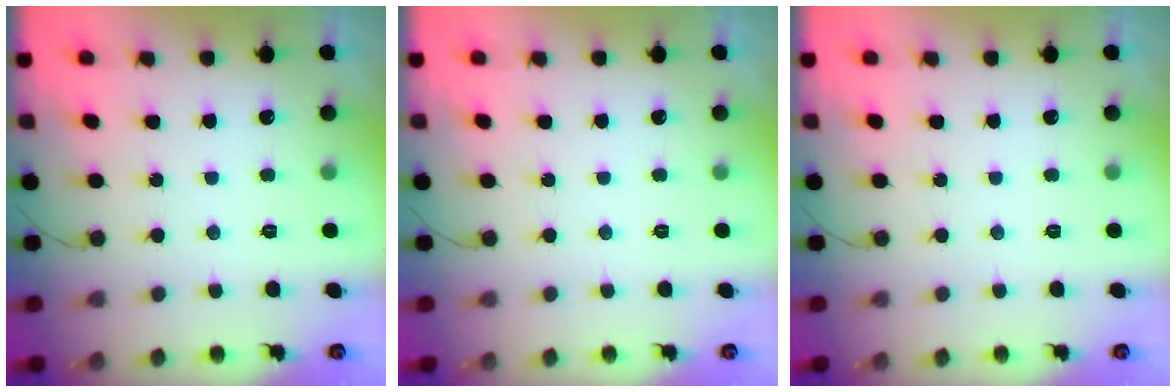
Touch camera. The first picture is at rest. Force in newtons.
{"total": 0.0}
{"total": 0.0}